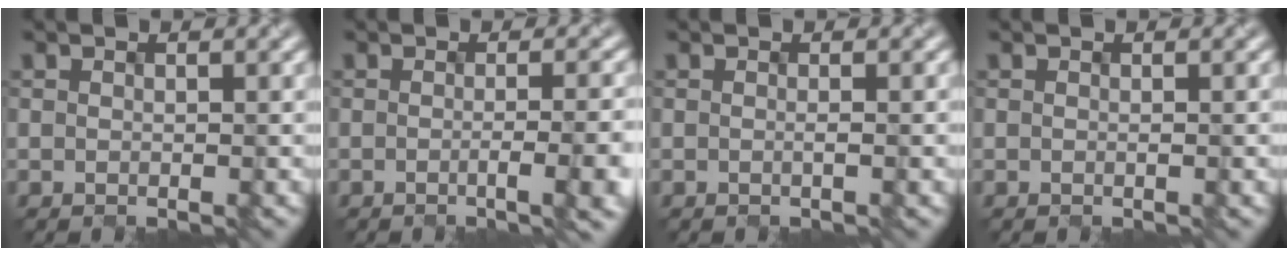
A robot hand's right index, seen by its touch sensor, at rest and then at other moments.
{"total": 5.7, "force": [-1.3, 1.9, 5.3], "torque": [-0.052, -0.004, -0.012]}
{"total": 1.1, "force": [-0.2, 0.3, 1.0], "torque": [-0.018, 0.000, -0.008]}
{"total": 0.7, "force": [-0.1, 0.2, 0.6], "torque": [-0.011, 0.001, -0.004]}